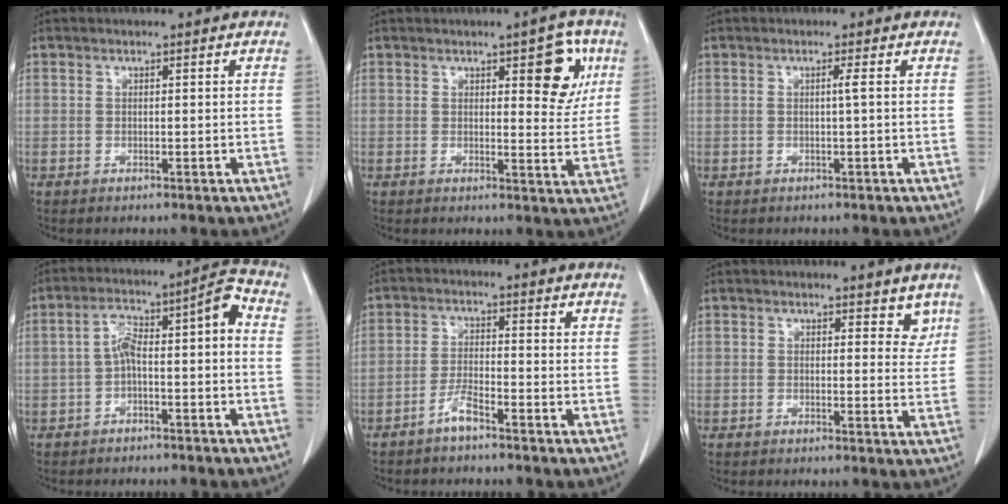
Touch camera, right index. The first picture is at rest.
{"total": 6.9, "force": [3.0, 2.3, 5.8], "torque": [-0.062, 0.001, 0.033]}
{"total": 1.0, "force": [0.1, -0.3, 0.9], "torque": [-0.013, 0.001, 0.000]}
{"total": 8.3, "force": [-1.2, 2.0, 8.0], "torque": [-0.130, 0.048, -0.020]}
{"total": 3.2, "force": [-2.6, 0.2, 1.9], "torque": [-0.042, 0.003, -0.051]}
{"total": 3.3, "force": [2.4, 1.8, 1.3], "torque": [0.004, -0.012, 0.024]}